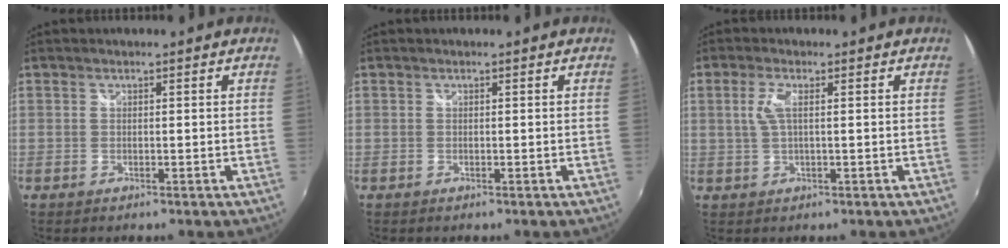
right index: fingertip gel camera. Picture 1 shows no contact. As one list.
[{"total": 0.0}, {"total": 3.3, "force": [0.6, 0.7, 3.2], "torque": [-0.067, 0.002, 0.014]}]